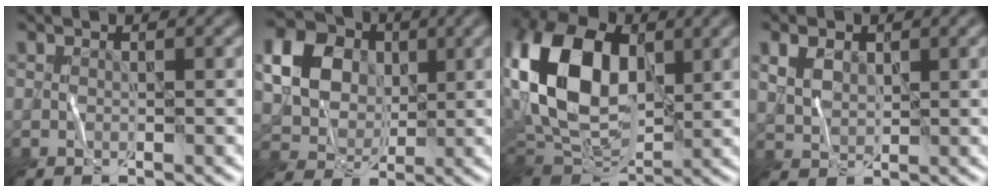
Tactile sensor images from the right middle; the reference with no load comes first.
{"total": 19.0, "force": [4.9, 16.4, 8.2], "torque": [-0.214, 0.035, 0.058]}
{"total": 13.7, "force": [2.2, 8.9, 10.1], "torque": [-0.217, 0.017, 0.031]}
{"total": 2.7, "force": [0.8, 2.0, 1.7], "torque": [-0.038, 0.001, 0.010]}